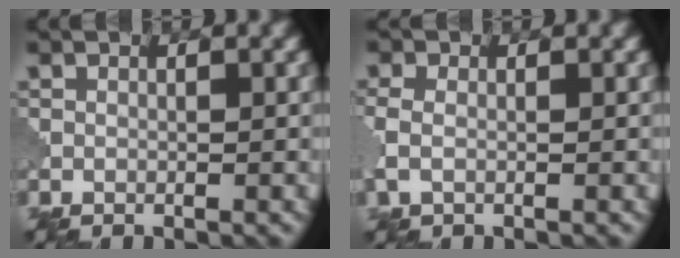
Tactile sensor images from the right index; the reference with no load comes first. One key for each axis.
{"total": 2.3, "fx": -0.1, "fy": 1.6, "fz": 1.6, "tx": -0.042, "ty": -0.001, "tz": -0.007}